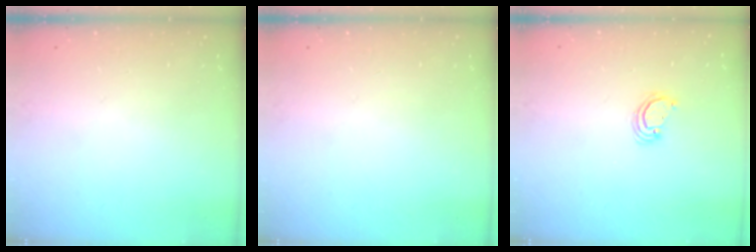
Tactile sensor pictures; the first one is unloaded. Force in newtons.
{"total": 0.0}
{"total": 2.7, "press": 2.7, "slide": 0.2}